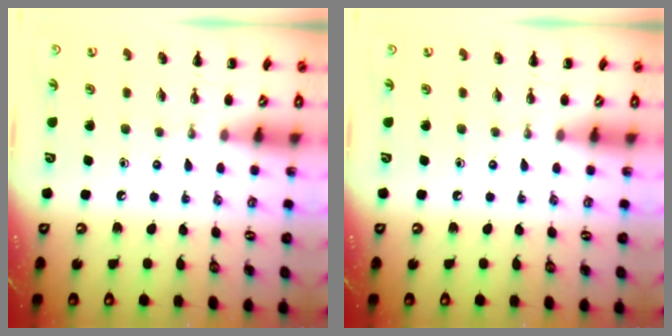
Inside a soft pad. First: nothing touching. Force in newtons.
{"total": 0.0}